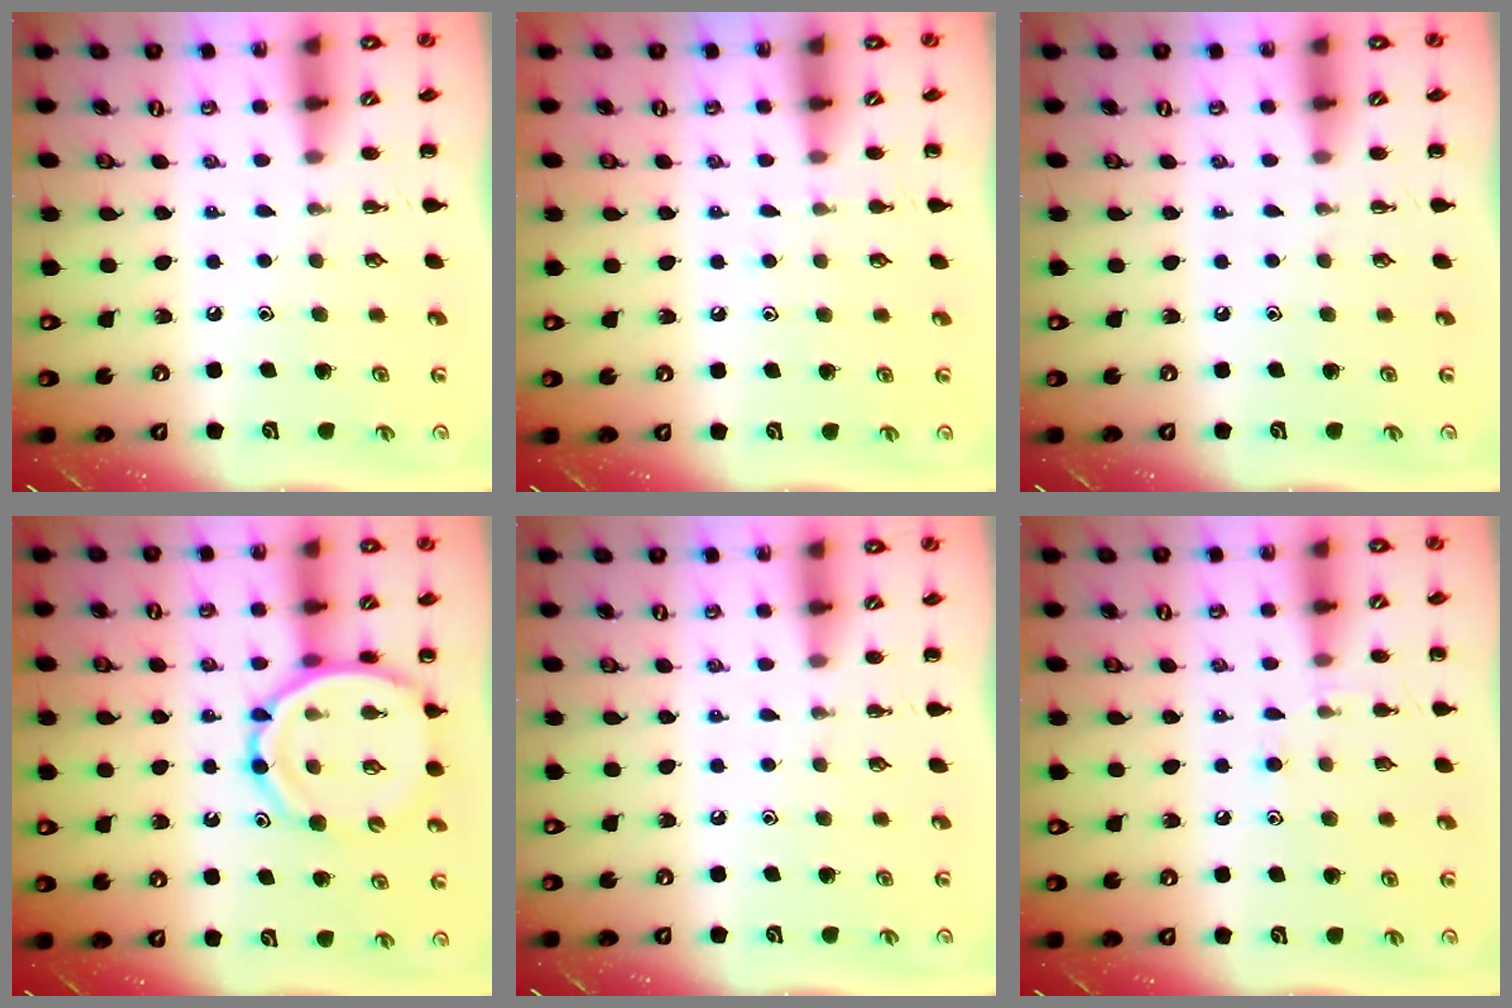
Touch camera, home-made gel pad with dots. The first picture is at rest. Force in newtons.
{"total": 4.2, "press": 4.0, "slide": 1.2}
{"total": 0.0}
{"total": 13.8, "press": 13.3, "slide": 3.7}
{"total": 0.0}
{"total": 6.8, "press": 6.4, "slide": 2.3}